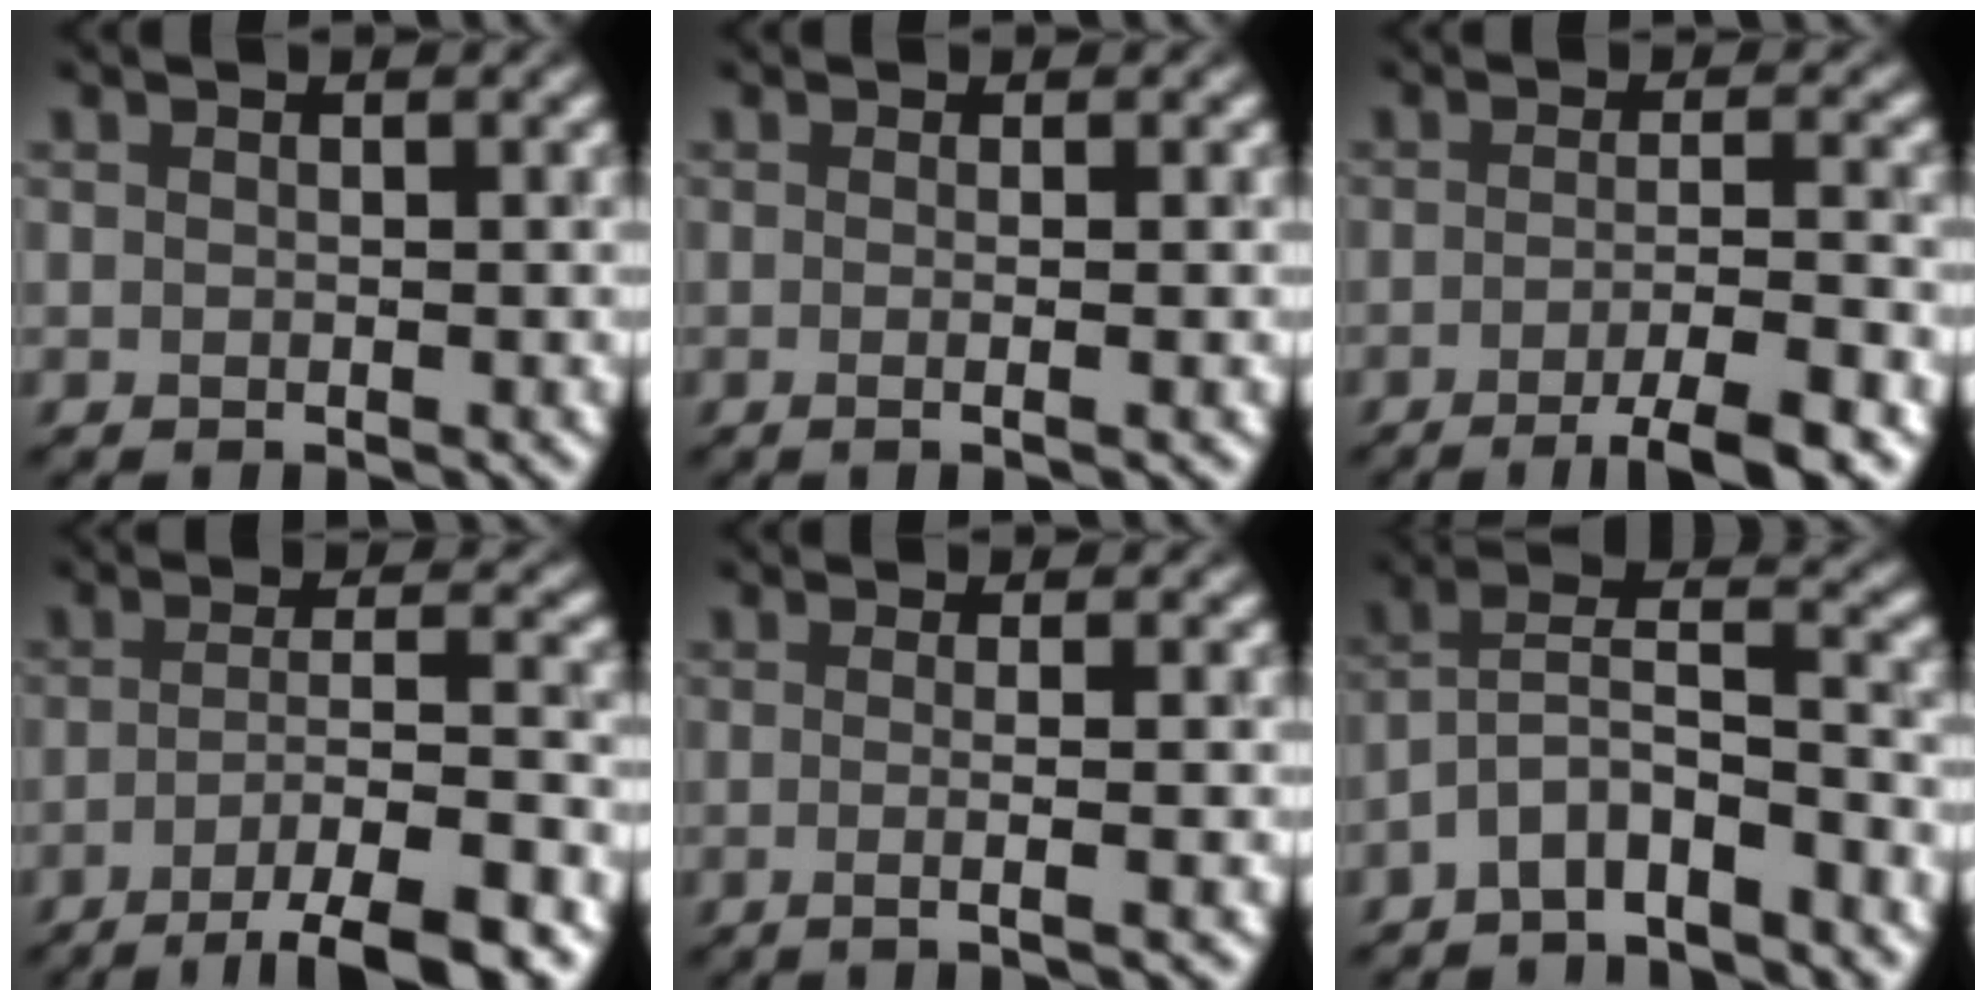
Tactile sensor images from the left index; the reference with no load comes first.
{"total": 2.8, "force": [0.5, 1.3, 2.5], "torque": [-0.014, 0.013, -0.018]}
{"total": 5.4, "force": [-3.1, 0.6, 4.4], "torque": [-0.060, 0.011, -0.042]}
{"total": 8.6, "force": [-4.7, 1.6, 7.0], "torque": [-0.092, 0.015, -0.059]}
{"total": 3.3, "force": [0.0, 1.2, 3.1], "torque": [-0.028, 0.012, -0.023]}
{"total": 5.5, "force": [-4.2, 1.4, 3.3], "torque": [-0.062, 0.020, -0.070]}